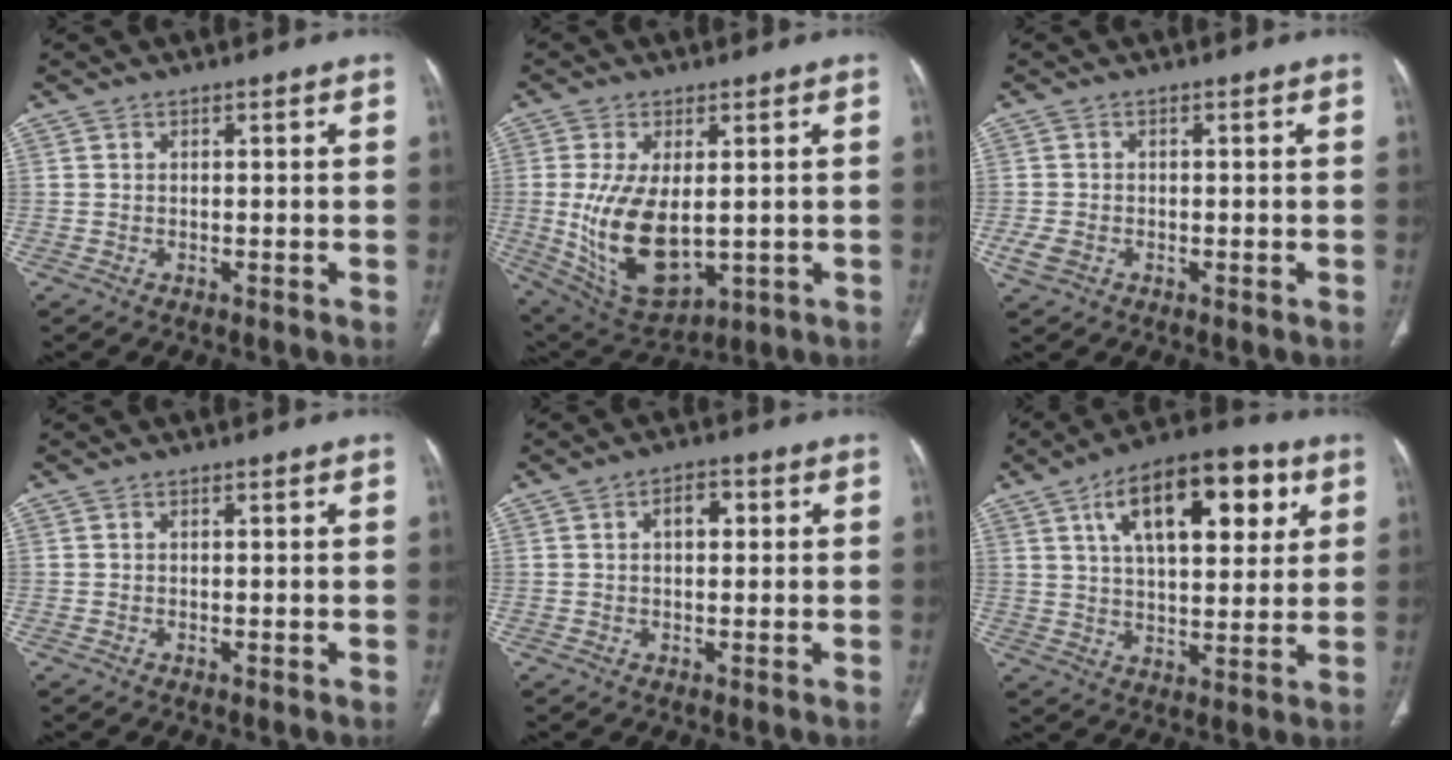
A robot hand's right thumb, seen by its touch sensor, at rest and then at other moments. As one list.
[{"total": 15.2, "force": [-0.6, 8.0, 12.9], "torque": [-0.238, -0.017, 0.017]}, {"total": 2.8, "force": [-0.9, 2.0, 1.8], "torque": [-0.041, 0.002, -0.014]}, {"total": 0.0}, {"total": 3.8, "force": [0.9, 2.3, 3.0], "torque": [-0.039, 0.011, 0.011]}, {"total": 19.2, "force": [7.5, 9.0, 15.2], "torque": [-0.199, -0.006, 0.116]}]